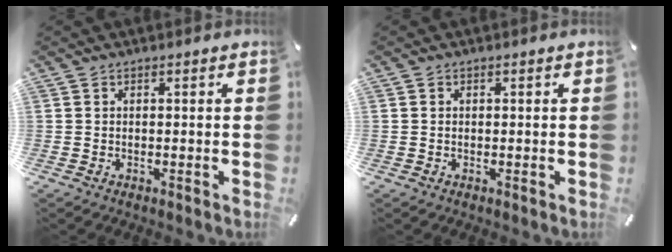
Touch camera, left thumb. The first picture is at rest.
{"total": 0.8, "force": [0.0, 0.7, 0.4], "torque": [-0.009, 0.004, -0.002]}